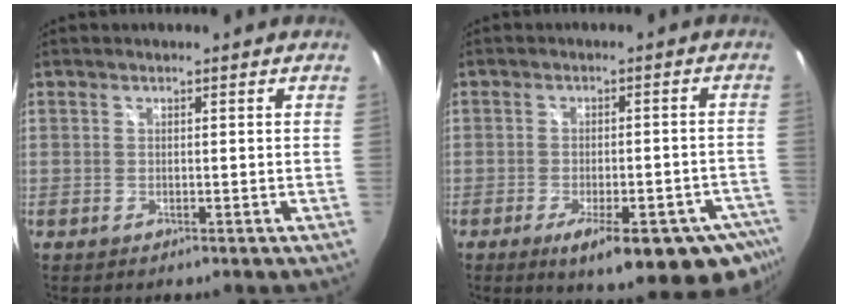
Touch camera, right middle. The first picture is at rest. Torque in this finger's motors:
{"motor_torque": [1.44, -0.69, 0.53, 0.11]}